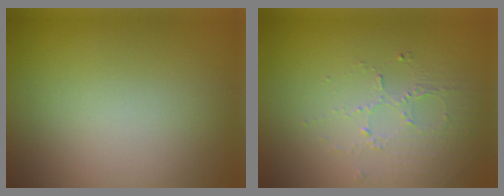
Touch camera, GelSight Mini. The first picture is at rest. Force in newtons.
{"total": 1.7, "press": 1.2, "slide": 1.2}